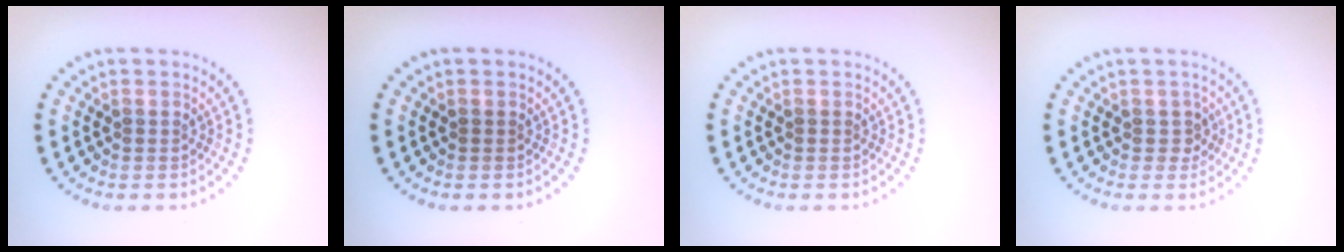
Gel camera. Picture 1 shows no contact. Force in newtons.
{"total": 0.0}
{"total": 0.0}
{"total": 1.3, "press": 1.1, "slide": 0.7}